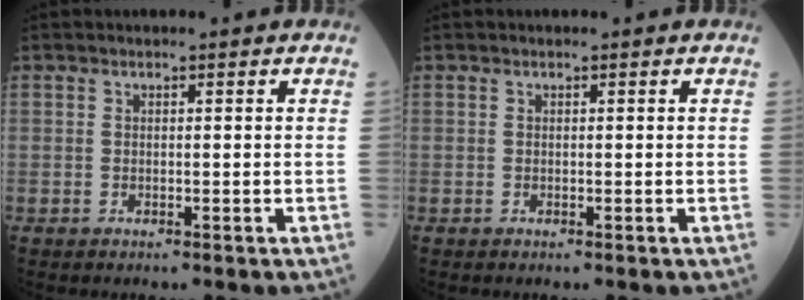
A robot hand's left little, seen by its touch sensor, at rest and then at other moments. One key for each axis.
{"total": 0.0}